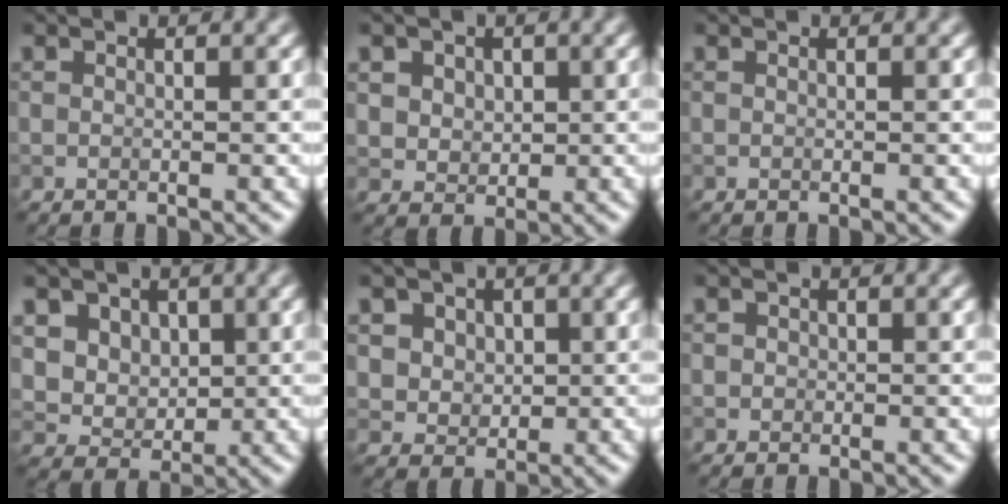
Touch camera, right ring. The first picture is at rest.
{"total": 3.5, "force": [1.5, 2.8, 1.6], "torque": [-0.041, 0.001, 0.030]}
{"total": 0.0}
{"total": 4.5, "force": [1.5, 3.8, 1.9], "torque": [-0.046, -0.009, 0.037]}
{"total": 4.2, "force": [1.7, 3.4, 1.6], "torque": [-0.038, -0.002, 0.034]}
{"total": 0.6, "force": [0.0, 0.6, 0.1], "torque": [0.005, -0.004, -0.001]}